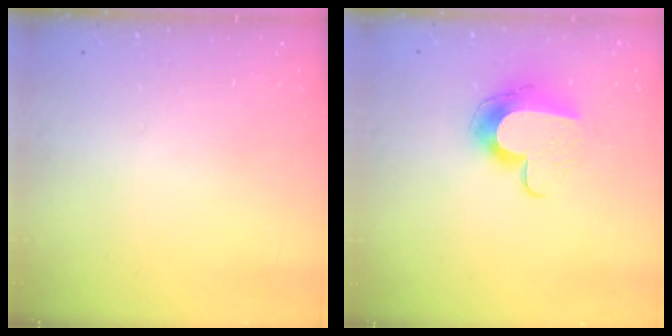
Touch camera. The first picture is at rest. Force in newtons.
{"total": 11.5, "press": 11.5, "slide": 0.7}